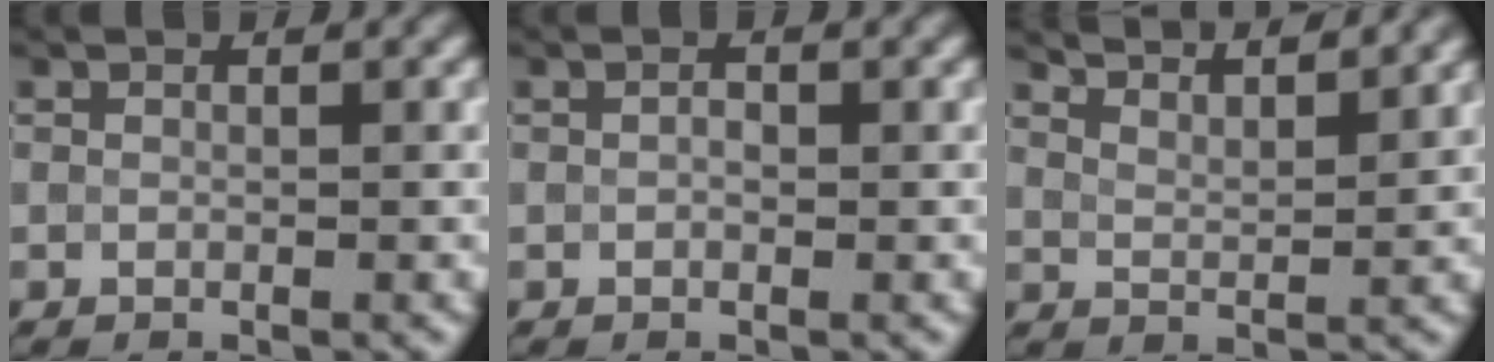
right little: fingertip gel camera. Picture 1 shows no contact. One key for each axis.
{"total": 0.8, "fx": 0.1, "fy": 0.5, "fz": 0.6, "tx": -0.011, "ty": 0.000, "tz": 0.000}
{"total": 7.3, "fx": 6.4, "fy": 1.7, "fz": 3.0, "tx": -0.028, "ty": 0.021, "tz": 0.065}